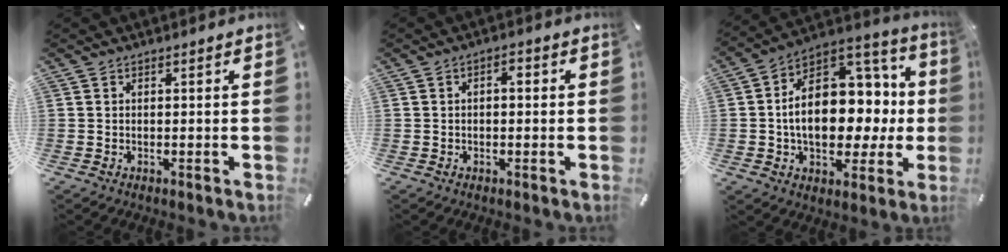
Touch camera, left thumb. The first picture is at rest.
{"total": 1.9, "force": [0.0, 1.0, 1.6], "torque": [-0.033, 0.007, -0.002]}
{"total": 19.2, "force": [-0.5, 13.5, 13.6], "torque": [-0.204, -0.010, -0.002]}